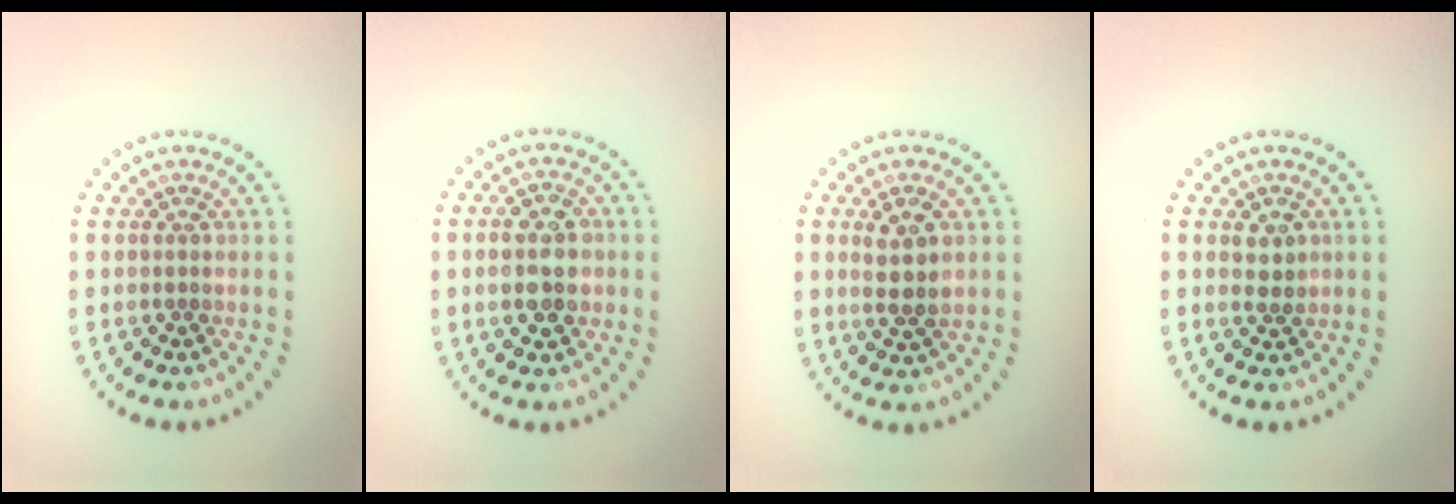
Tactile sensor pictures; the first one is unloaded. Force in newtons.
{"total": 3.9, "press": 3.9, "slide": 0.5}
{"total": 2.9, "press": 2.7, "slide": 0.9}
{"total": 1.9, "press": 1.8, "slide": 0.6}